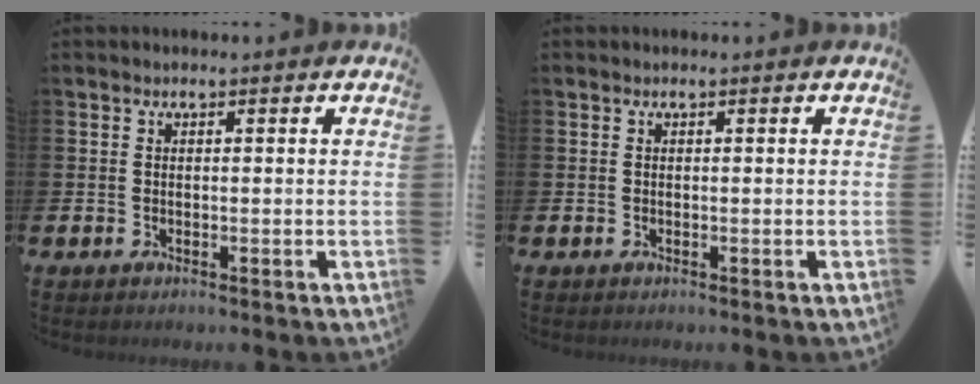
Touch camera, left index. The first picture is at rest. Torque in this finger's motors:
{"motor_torque": [0.00, 0.00, -0.02, 0.00]}